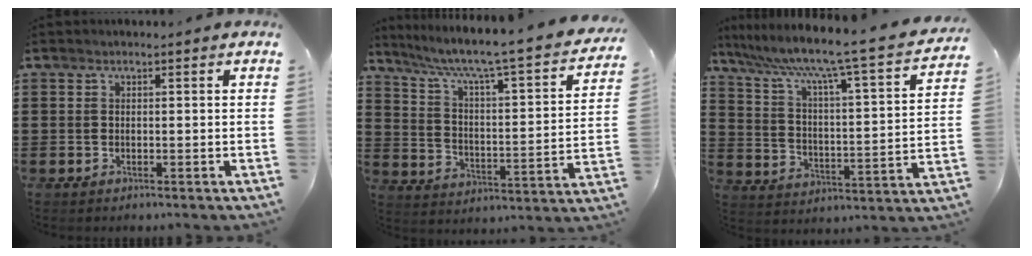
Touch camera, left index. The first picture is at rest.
{"total": 5.3, "force": [4.0, -0.1, 3.5], "torque": [-0.087, -0.043, 0.055]}
{"total": 7.9, "force": [6.2, -0.5, 4.8], "torque": [-0.120, -0.052, 0.091]}